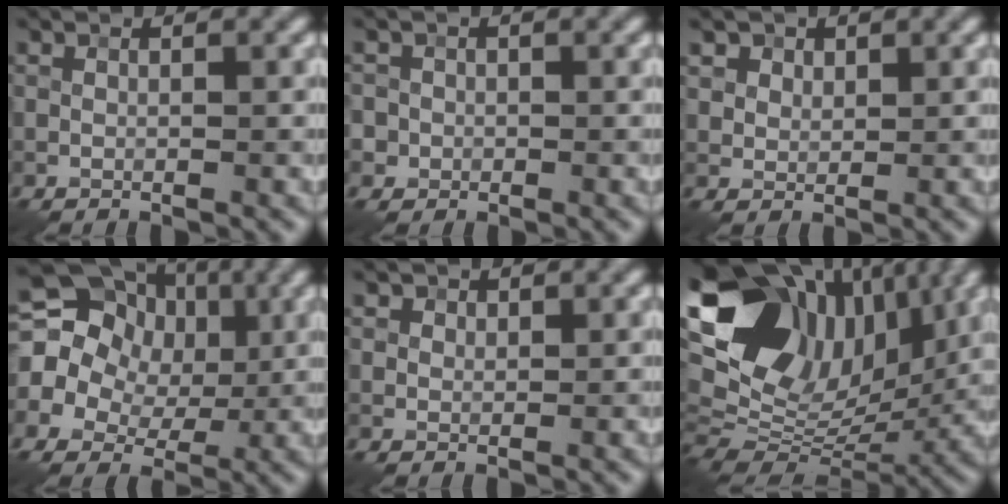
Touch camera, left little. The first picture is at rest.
{"total": 2.3, "force": [-0.3, 2.2, 0.3], "torque": [0.008, 0.011, -0.016]}
{"total": 3.7, "force": [2.3, 2.5, 1.4], "torque": [-0.045, 0.000, 0.048]}
{"total": 14.5, "force": [3.5, 12.4, 6.5], "torque": [-0.131, 0.035, 0.040]}
{"total": 1.6, "force": [1.0, 1.1, 0.5], "torque": [-0.005, -0.004, 0.013]}
{"total": 16.9, "force": [7.0, 10.4, 11.4], "torque": [-0.222, 0.037, 0.122]}